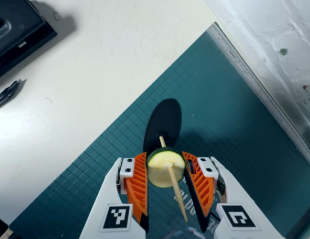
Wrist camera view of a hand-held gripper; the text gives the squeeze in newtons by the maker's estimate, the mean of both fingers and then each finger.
{"total": 9.2, "left": 9.2, "right": 9.2}